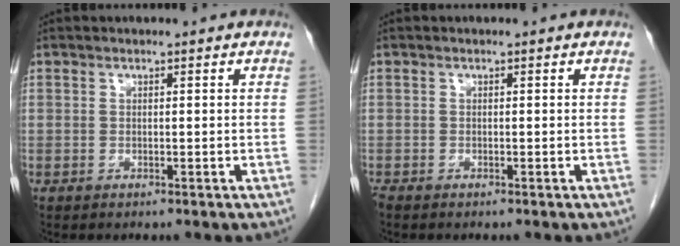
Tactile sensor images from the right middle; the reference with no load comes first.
{"total": 0.6, "force": [-0.5, 0.1, 0.2], "torque": [-0.010, -0.003, -0.013]}